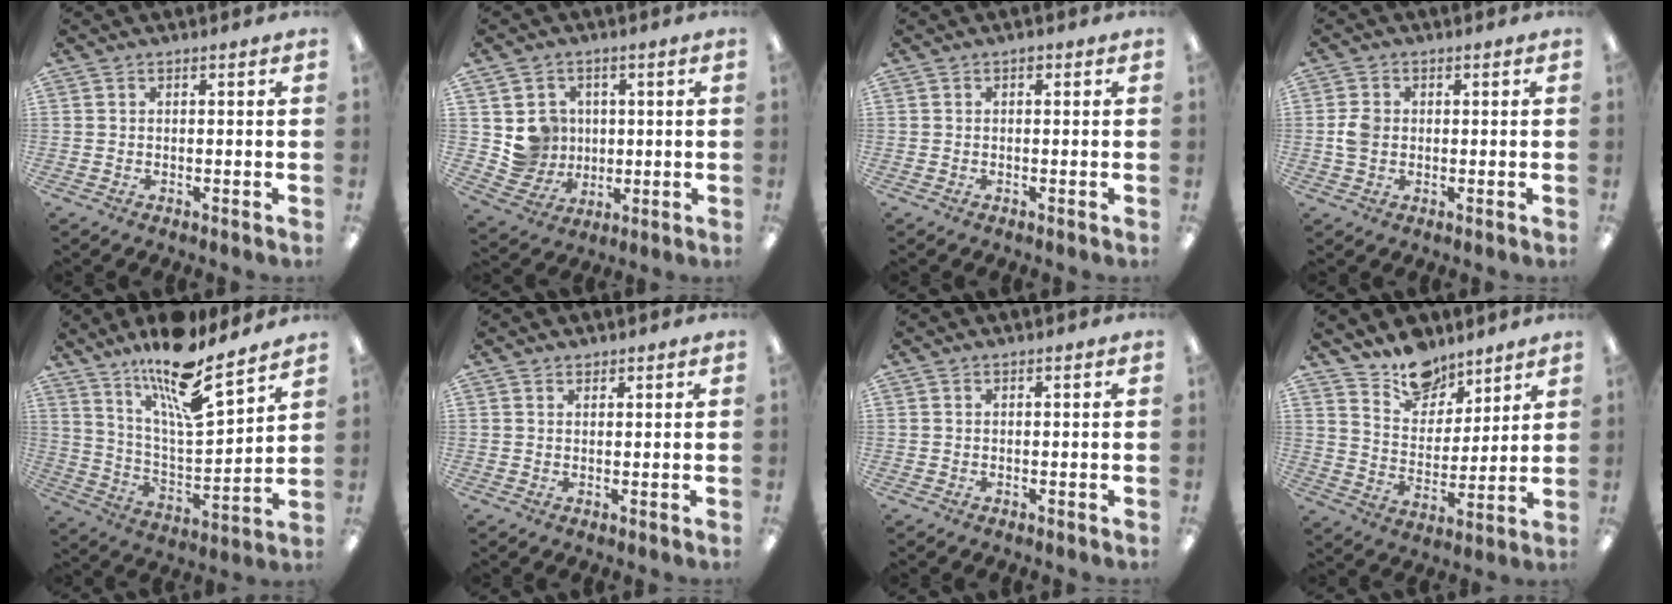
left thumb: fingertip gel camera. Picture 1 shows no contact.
{"total": 7.7, "force": [2.1, 7.4, 0.7], "torque": [-0.022, -0.005, 0.050]}
{"total": 0.5, "force": [0.2, 0.4, 0.2], "torque": [-0.005, 0.003, 0.004]}
{"total": 3.9, "force": [0.1, 3.3, 2.2], "torque": [-0.032, 0.005, 0.000]}
{"total": 16.3, "force": [13.4, 2.9, 8.8], "torque": [-0.162, -0.093, 0.225]}
{"total": 1.4, "force": [1.2, 0.6, 0.0], "torque": [0.001, -0.001, 0.024]}
{"total": 0.0}
{"total": 12.3, "force": [10.2, 6.3, 2.5], "torque": [-0.035, -0.075, 0.195]}